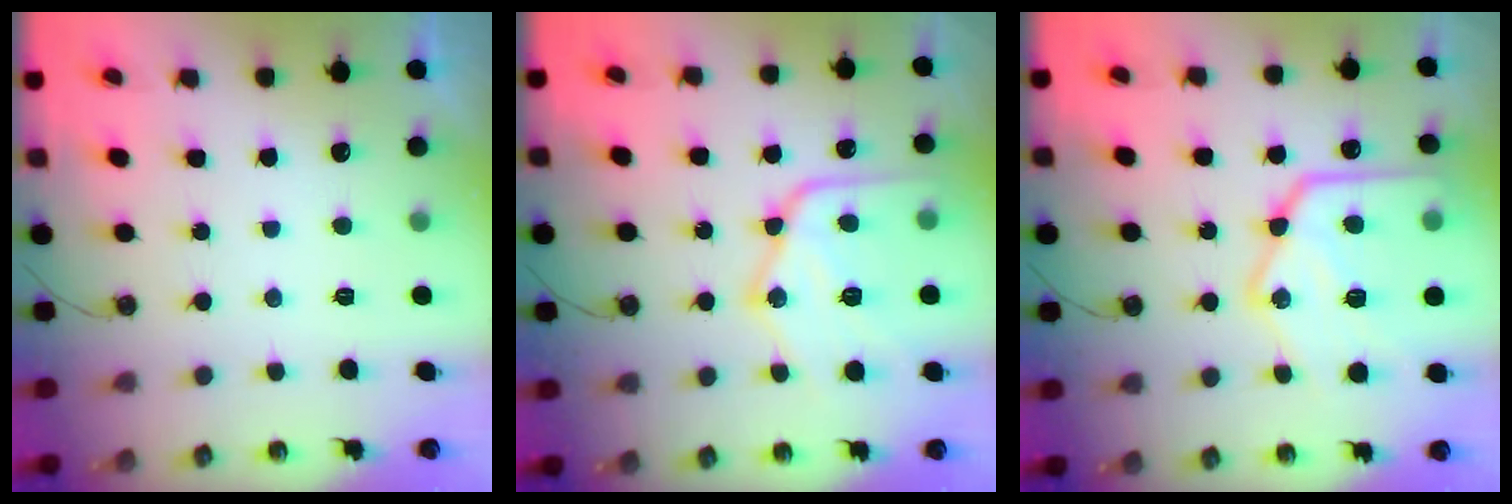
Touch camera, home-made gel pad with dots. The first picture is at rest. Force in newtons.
{"total": 19.6, "press": 19.5, "slide": 2.0}
{"total": 24.7, "press": 24.6, "slide": 2.1}